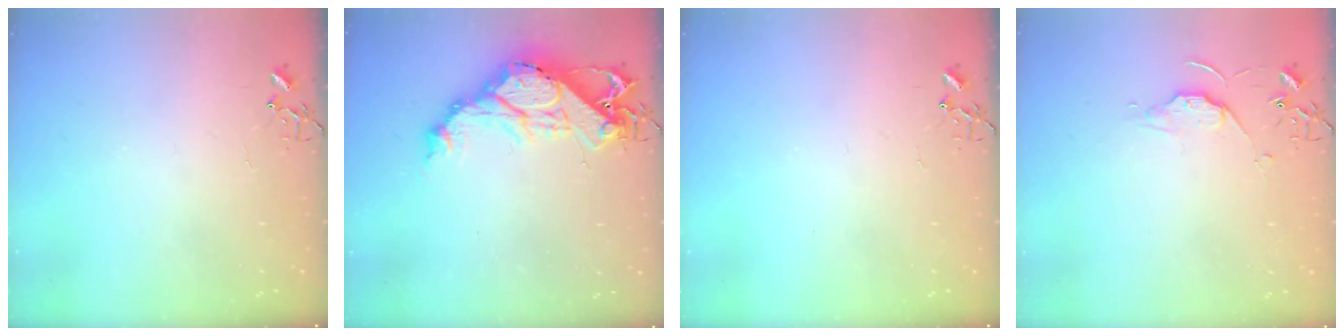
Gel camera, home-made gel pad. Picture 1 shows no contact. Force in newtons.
{"total": 16.7, "press": 16.6, "slide": 1.4}
{"total": 0.0}
{"total": 6.1, "press": 6.0, "slide": 0.6}